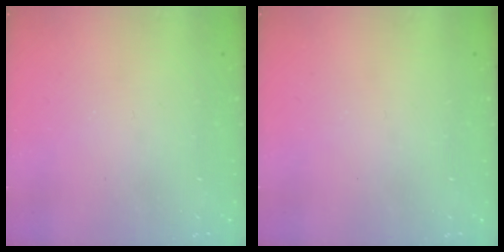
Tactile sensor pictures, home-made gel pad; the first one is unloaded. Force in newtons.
{"total": 0.0}